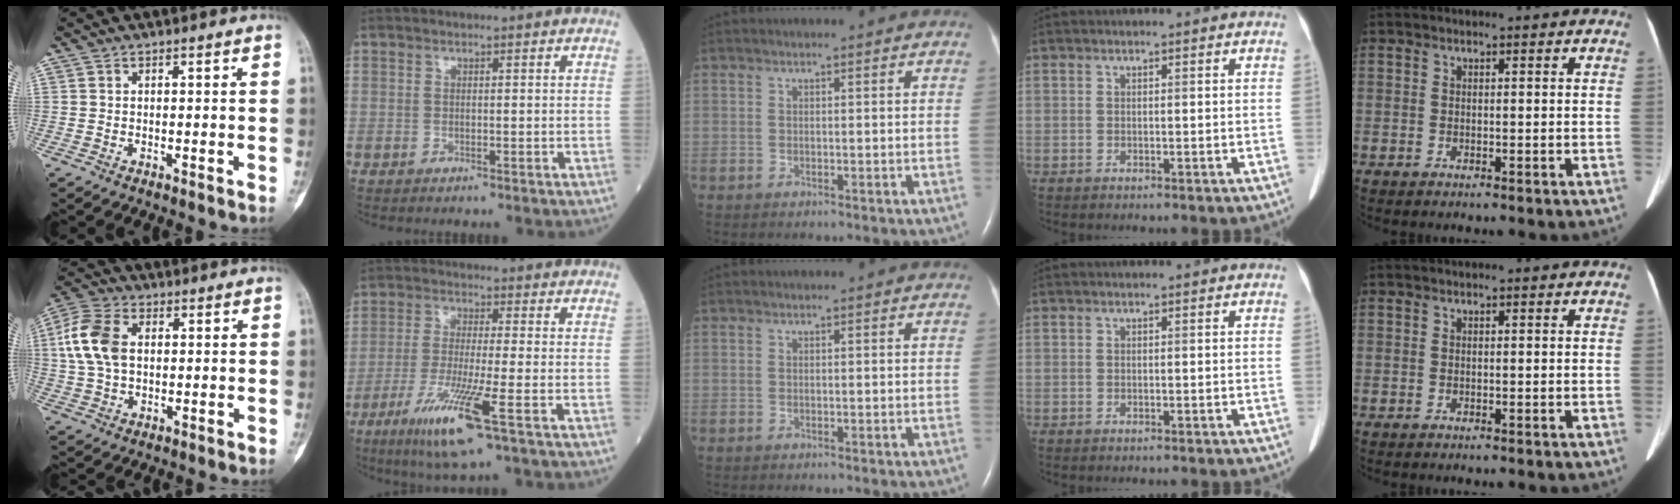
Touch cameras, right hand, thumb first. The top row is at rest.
{"thumb": {"total": 10.6, "force": [1.6, 6.8, 7.9], "torque": [-0.171, 0.015, 0.030]}, "index": {"total": 10.7, "force": [-5.1, -0.2, 9.3], "torque": [-0.187, -0.032, -0.097]}}